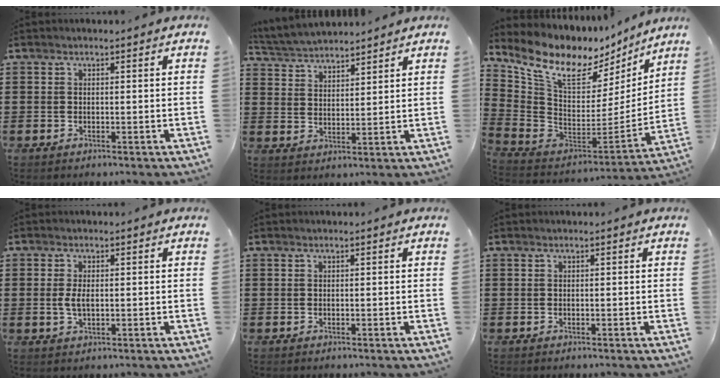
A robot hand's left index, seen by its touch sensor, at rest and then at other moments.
{"total": 4.1, "force": [4.0, 0.6, 0.0], "torque": [-0.020, -0.014, 0.073]}
{"total": 11.3, "force": [7.5, 5.3, 6.5], "torque": [-0.155, -0.049, 0.130]}
{"total": 3.0, "force": [0.0, 1.4, 2.6], "torque": [-0.068, -0.002, -0.006]}
{"total": 0.0}
{"total": 0.0}